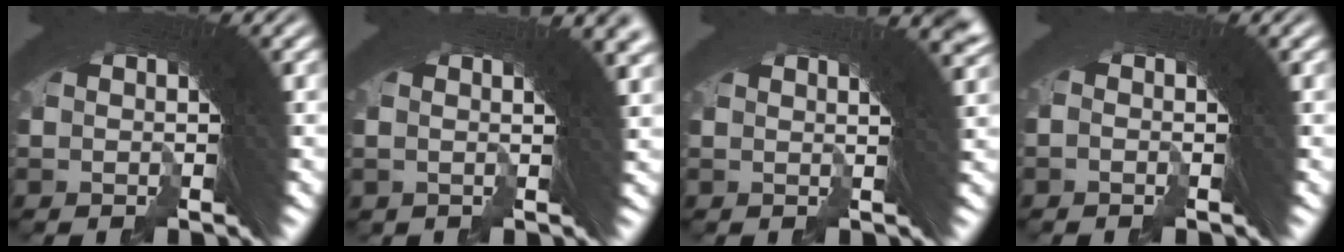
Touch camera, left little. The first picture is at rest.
{"total": 4.5, "force": [2.3, 0.7, 3.8], "torque": [-0.031, 0.022, 0.027]}
{"total": 6.2, "force": [3.2, 1.5, 5.1], "torque": [-0.036, 0.031, 0.035]}
{"total": 0.7, "force": [-0.7, -0.2, -0.2], "torque": [0.008, 0.010, -0.018]}